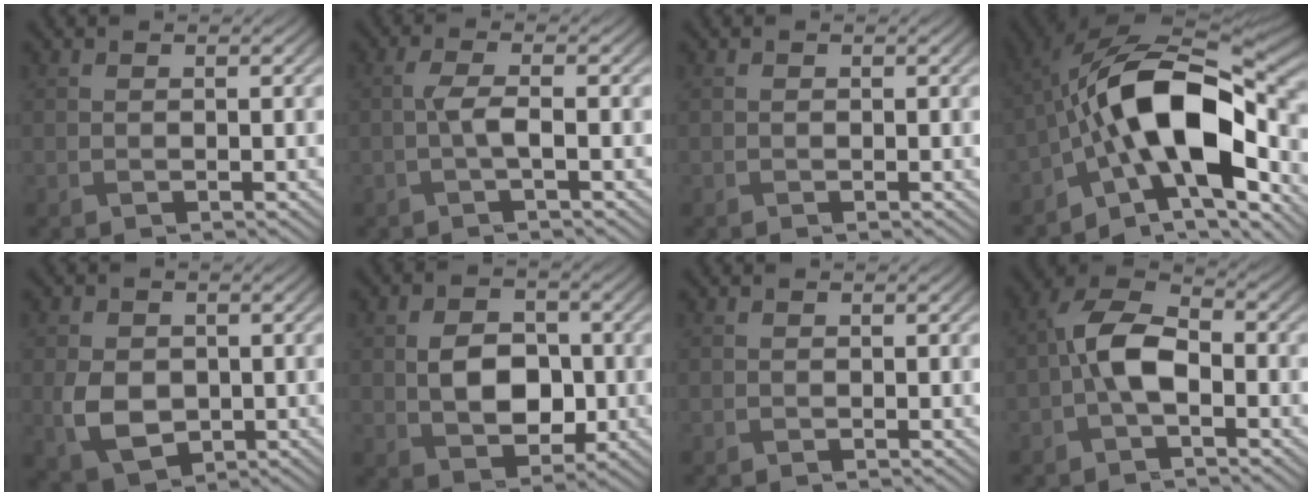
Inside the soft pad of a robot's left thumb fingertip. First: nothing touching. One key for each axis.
{"total": 2.7, "fx": -0.2, "fy": 0.5, "fz": 2.6, "tx": -0.055, "ty": 0.006, "tz": -0.010}
{"total": 0.0}
{"total": 16.4, "fx": -4.1, "fy": 8.0, "fz": 13.7, "tx": -0.210, "ty": 0.008, "tz": -0.088}
{"total": 5.8, "fx": -0.9, "fy": 4.3, "fz": 3.8, "tx": -0.088, "ty": -0.013, "tz": -0.017}
{"total": 7.2, "fx": -0.4, "fy": 5.0, "fz": 5.2, "tx": -0.100, "ty": -0.004, "tz": -0.008}
{"total": 0.0}
{"total": 6.7, "fx": -1.4, "fy": 3.4, "fz": 5.5, "tx": -0.111, "ty": 0.018, "tz": -0.037}